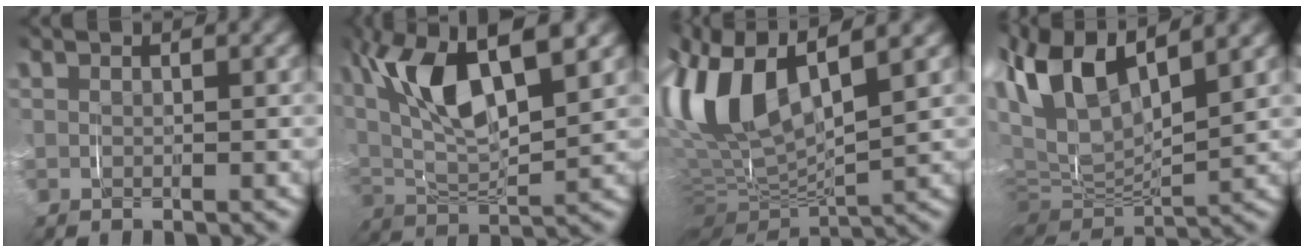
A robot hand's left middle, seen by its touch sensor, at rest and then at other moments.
{"total": 8.3, "force": [2.6, 4.0, 6.8], "torque": [-0.149, -0.001, 0.046]}
{"total": 10.7, "force": [1.4, 6.2, 8.6], "torque": [-0.192, 0.001, 0.019]}
{"total": 12.0, "force": [3.7, 8.0, 8.2], "torque": [-0.192, -0.005, 0.059]}